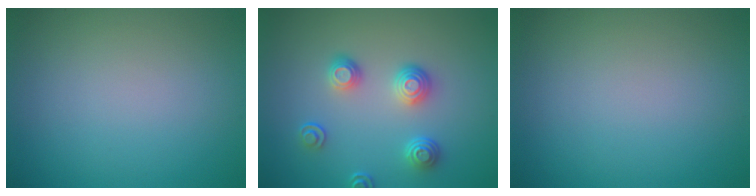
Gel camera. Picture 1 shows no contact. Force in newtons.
{"total": 3.4, "press": 2.8, "slide": 1.9}
{"total": 0.0}